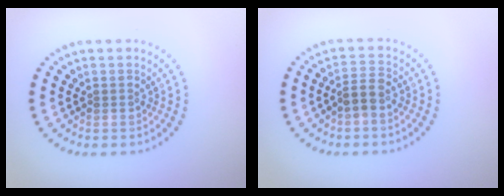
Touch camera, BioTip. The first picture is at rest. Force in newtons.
{"total": 2.0, "press": 1.6, "slide": 1.2}